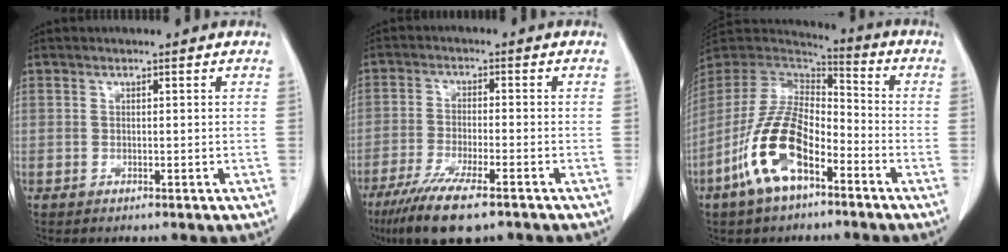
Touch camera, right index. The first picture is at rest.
{"total": 10.5, "force": [-7.3, 1.6, 7.4], "torque": [-0.127, -0.025, -0.118]}
{"total": 14.5, "force": [-6.8, 6.1, 11.3], "torque": [-0.236, 0.004, -0.131]}